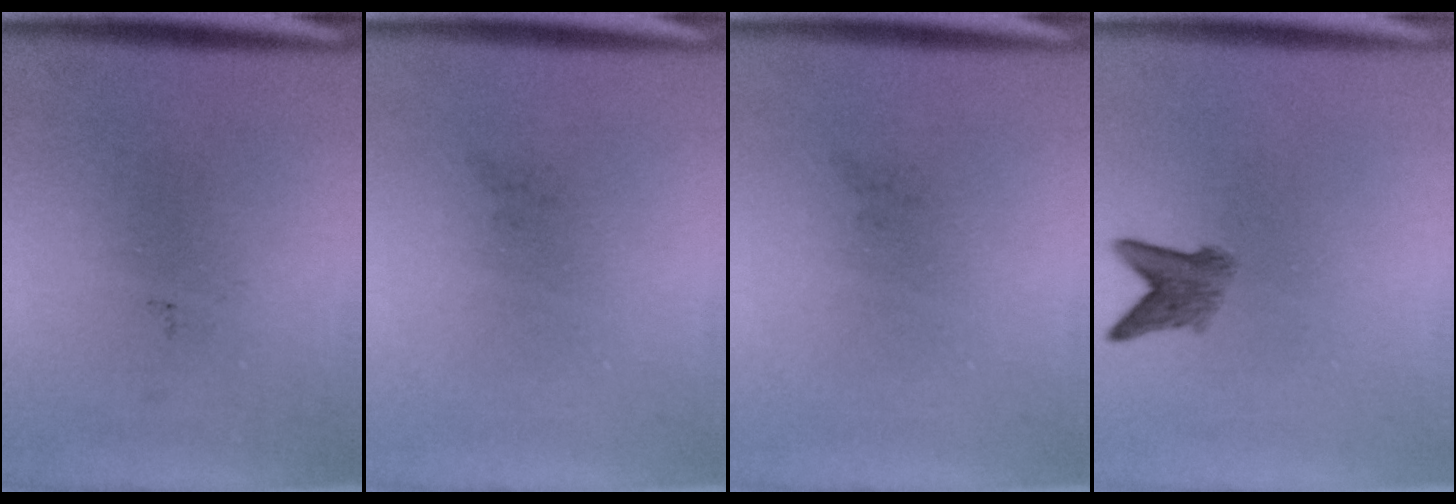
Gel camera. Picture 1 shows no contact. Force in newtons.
{"total": 0.0}
{"total": 0.0}
{"total": 3.0}